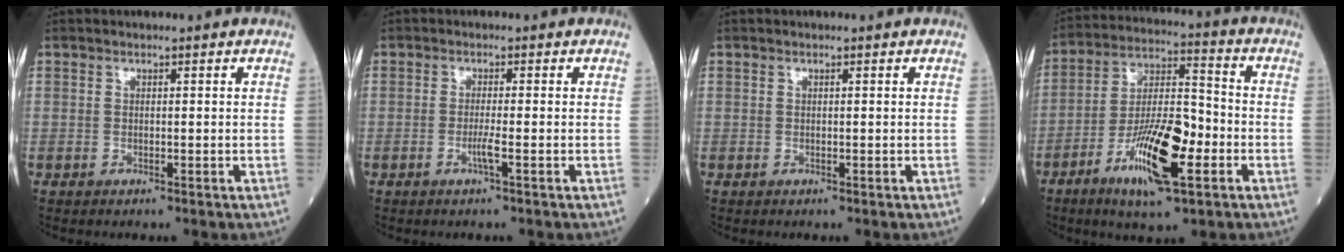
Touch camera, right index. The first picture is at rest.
{"total": 1.9, "force": [-0.7, -0.4, 1.8], "torque": [-0.038, -0.003, -0.016]}
{"total": 0.0}
{"total": 14.0, "force": [-5.7, 3.1, 12.4], "torque": [-0.232, -0.006, -0.098]}